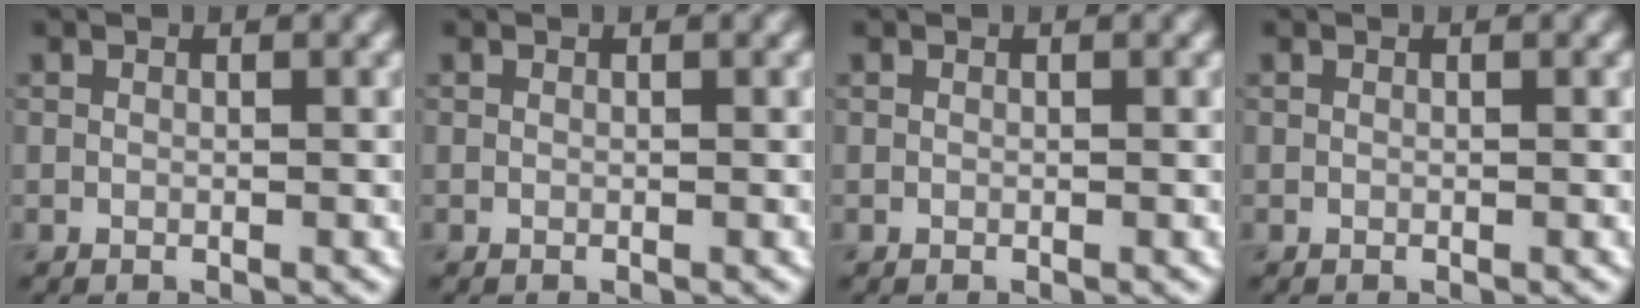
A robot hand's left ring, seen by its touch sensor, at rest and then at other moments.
{"total": 0.0}
{"total": 0.0}
{"total": 0.0}